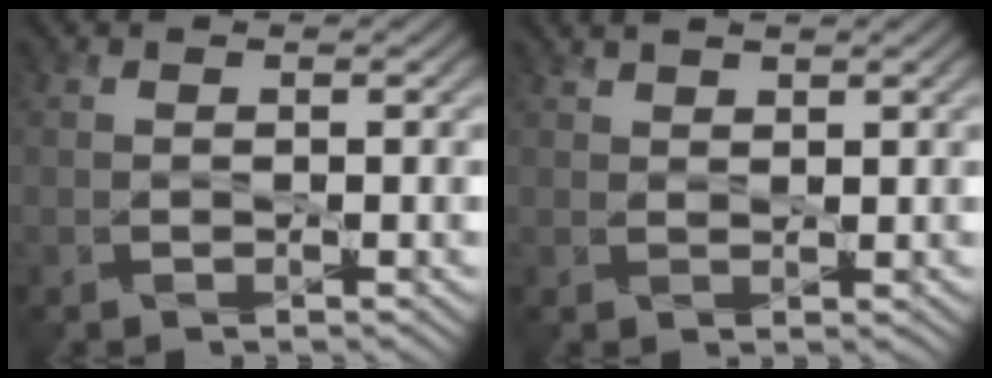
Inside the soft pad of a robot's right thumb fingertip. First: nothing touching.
{"total": 1.4, "force": [1.2, 0.4, 0.4], "torque": [-0.016, 0.002, 0.027]}